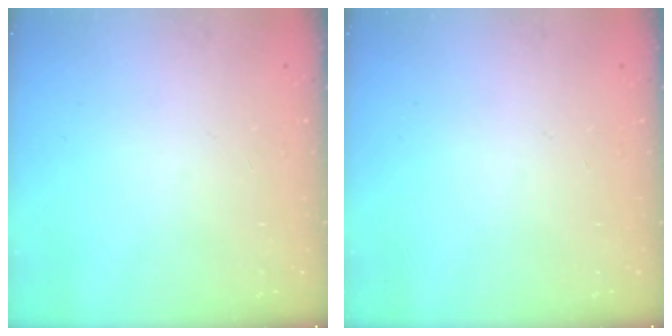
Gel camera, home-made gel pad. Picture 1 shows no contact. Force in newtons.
{"total": 0.0}